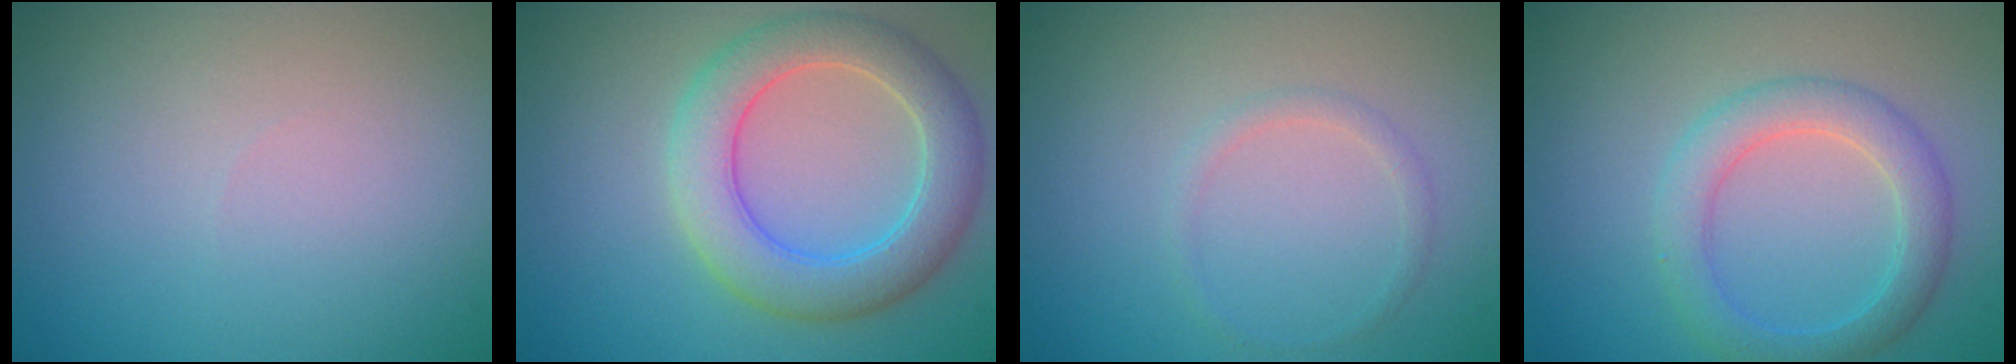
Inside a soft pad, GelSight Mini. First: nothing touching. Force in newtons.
{"total": 5.9, "press": 5.9, "slide": 0.3}
{"total": 1.0, "press": 1.0, "slide": 0.1}
{"total": 3.7, "press": 3.7, "slide": 0.2}